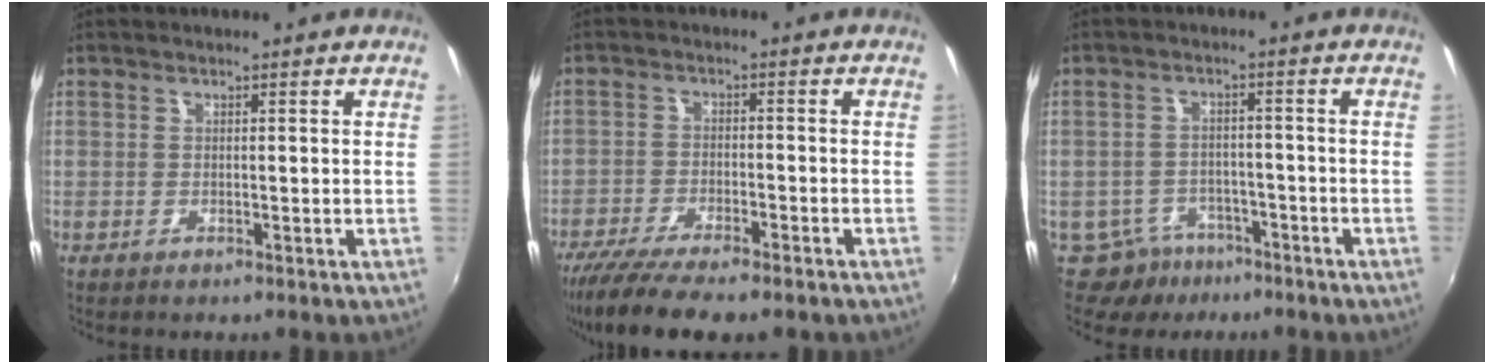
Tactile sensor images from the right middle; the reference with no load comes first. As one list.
[{"total": 12.1, "force": [-9.7, 2.4, 6.9], "torque": [-0.152, -0.040, -0.162]}, {"total": 6.3, "force": [-4.5, 4.3, 0.7], "torque": [-0.023, 0.018, -0.067]}]